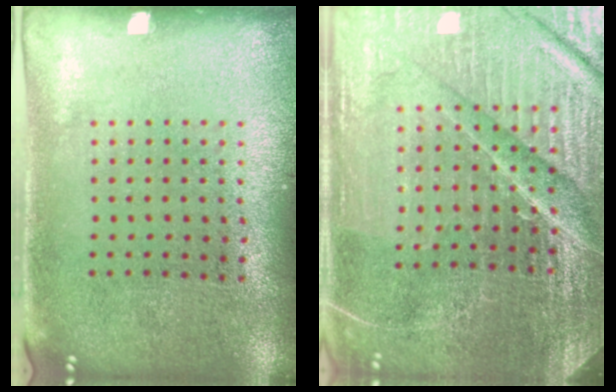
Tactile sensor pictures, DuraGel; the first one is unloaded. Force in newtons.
{"total": 5.7, "press": 5.2, "slide": 2.3}